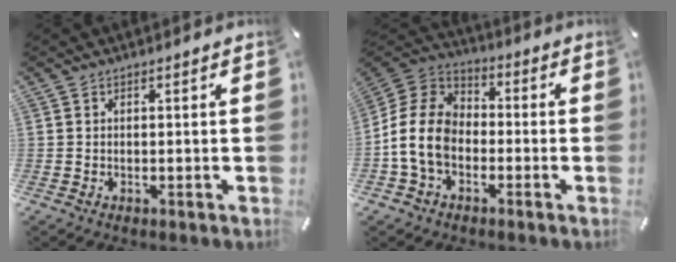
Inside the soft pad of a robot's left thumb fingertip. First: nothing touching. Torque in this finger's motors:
{"motor_torque": [1.01, 1.58, 1.51, 0.71, 0.25]}